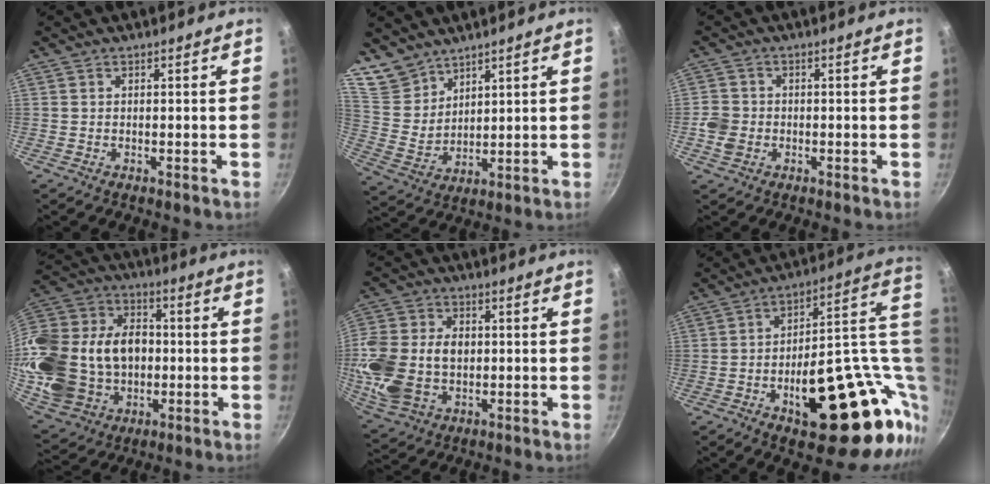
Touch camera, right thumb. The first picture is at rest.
{"total": 9.0, "force": [7.4, 4.9, 1.7], "torque": [-0.010, -0.032, 0.161]}
{"total": 4.7, "force": [-1.2, 3.9, 2.4], "torque": [-0.047, 0.012, -0.027]}
{"total": 28.6, "force": [-0.8, 21.5, 19.0], "torque": [-0.375, 0.038, 0.005]}
{"total": 17.5, "force": [-0.6, 12.8, 11.8], "torque": [-0.234, 0.016, -0.007]}
{"total": 28.5, "force": [-4.1, 12.9, 25.0], "torque": [-0.300, 0.022, -0.039]}